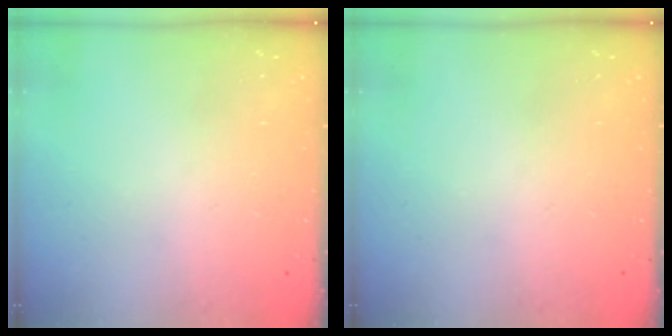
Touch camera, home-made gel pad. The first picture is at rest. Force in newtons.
{"total": 0.0}